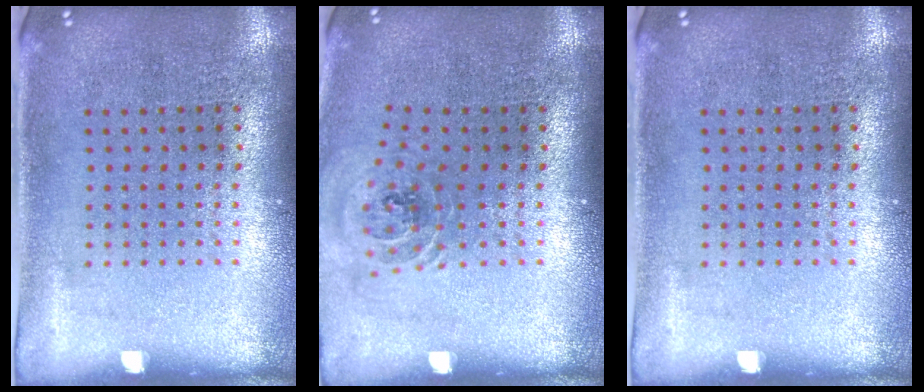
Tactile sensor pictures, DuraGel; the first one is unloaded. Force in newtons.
{"total": 1.1, "press": 1.1, "slide": 0.2}
{"total": 0.0}